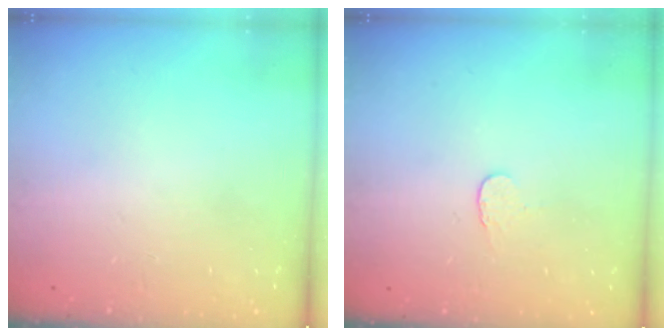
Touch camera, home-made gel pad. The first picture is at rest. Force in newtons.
{"total": 3.4, "press": 3.4, "slide": 0.3}